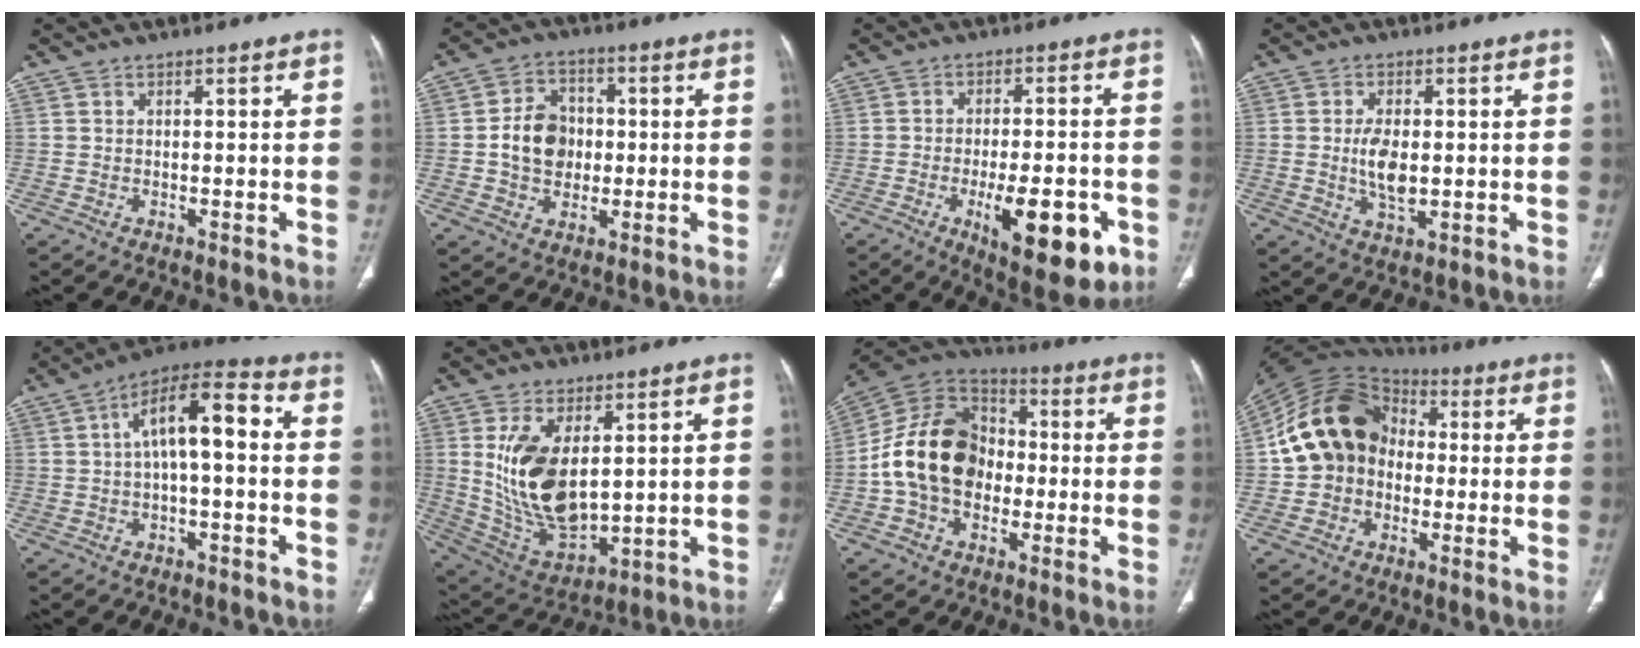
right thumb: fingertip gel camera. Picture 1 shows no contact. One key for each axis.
{"total": 9.4, "fx": -0.3, "fy": 7.6, "fz": 5.5, "tx": -0.068, "ty": 0.014, "tz": -0.009}
{"total": 14.7, "fx": -5.4, "fy": 5.5, "fz": 12.5, "tx": -0.166, "ty": 0.007, "tz": -0.068}
{"total": 6.2, "fx": -0.1, "fy": 3.2, "fz": 5.3, "tx": -0.099, "ty": -0.006, "tz": 0.000}
{"total": 11.2, "fx": 0.8, "fy": 4.3, "fz": 10.3, "tx": -0.167, "ty": 0.042, "tz": 0.004}
{"total": 16.1, "fx": 3.1, "fy": 8.7, "fz": 13.2, "tx": -0.236, "ty": -0.021, "tz": 0.082}
{"total": 17.3, "fx": -1.9, "fy": 13.0, "fz": 11.2, "tx": -0.184, "ty": 0.037, "tz": -0.043}
{"total": 16.4, "fx": 0.0, "fy": 13.4, "fz": 9.4, "tx": -0.156, "ty": 0.034, "tz": -0.010}